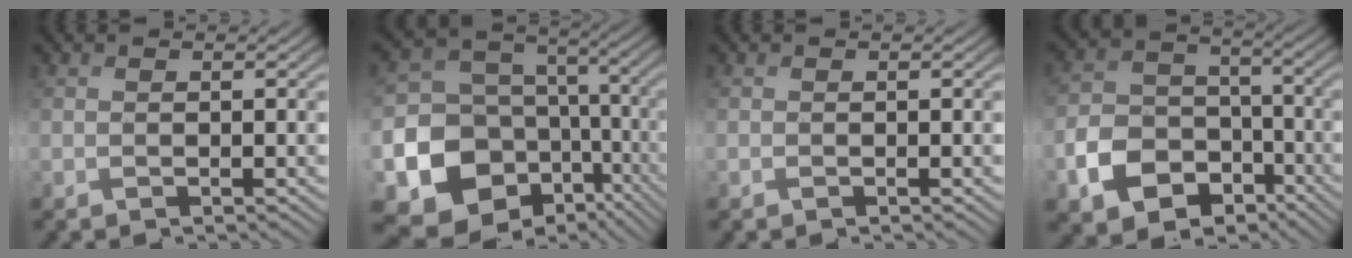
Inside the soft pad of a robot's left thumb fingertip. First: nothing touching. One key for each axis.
{"total": 17.0, "fx": -5.1, "fy": 14.4, "fz": 7.5, "tx": -0.203, "ty": -0.045, "tz": -0.068}
{"total": 0.0}
{"total": 10.1, "fx": -5.1, "fy": 7.3, "fz": 4.8, "tx": -0.112, "ty": -0.021, "tz": -0.099}